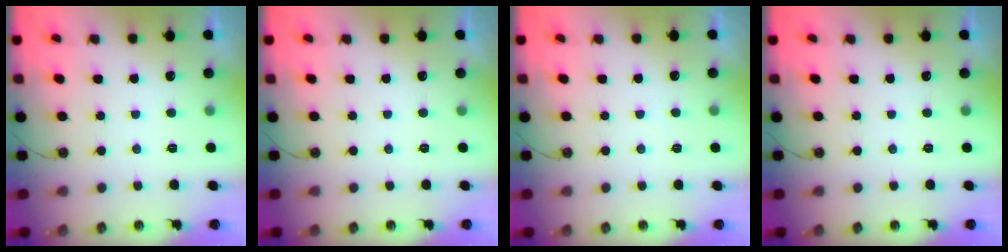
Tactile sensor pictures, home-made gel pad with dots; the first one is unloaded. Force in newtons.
{"total": 0.0}
{"total": 2.4, "press": 2.3, "slide": 0.5}
{"total": 0.0}